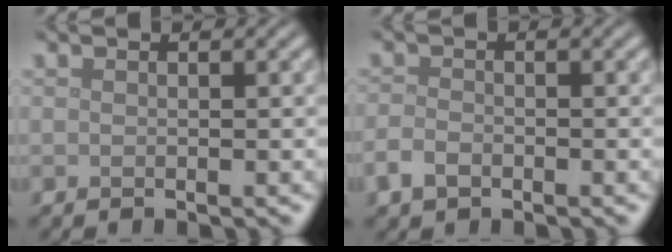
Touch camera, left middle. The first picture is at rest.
{"total": 1.8, "force": [-1.1, 1.2, 0.9], "torque": [-0.018, 0.000, -0.027]}